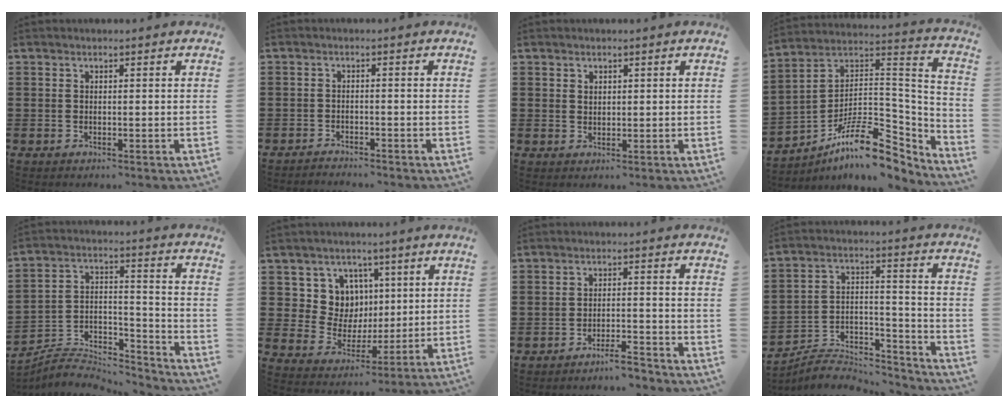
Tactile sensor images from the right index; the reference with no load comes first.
{"total": 1.6, "force": [-1.6, 0.1, -0.1], "torque": [-0.004, 0.003, -0.034]}
{"total": 1.3, "force": [0.9, 0.8, 0.3], "torque": [-0.007, 0.003, 0.018]}
{"total": 13.6, "force": [-8.8, 5.6, 8.8], "torque": [-0.149, 0.023, -0.158]}
{"total": 5.6, "force": [-5.3, 1.7, 0.8], "torque": [-0.018, 0.001, -0.106]}
{"total": 8.4, "force": [2.6, 7.8, 1.8], "torque": [-0.064, -0.011, 0.049]}
{"total": 3.6, "force": [-3.4, 0.0, 0.9], "torque": [-0.018, 0.000, -0.071]}
{"total": 6.6, "force": [-6.3, 1.8, 1.0], "torque": [-0.018, 0.011, -0.124]}